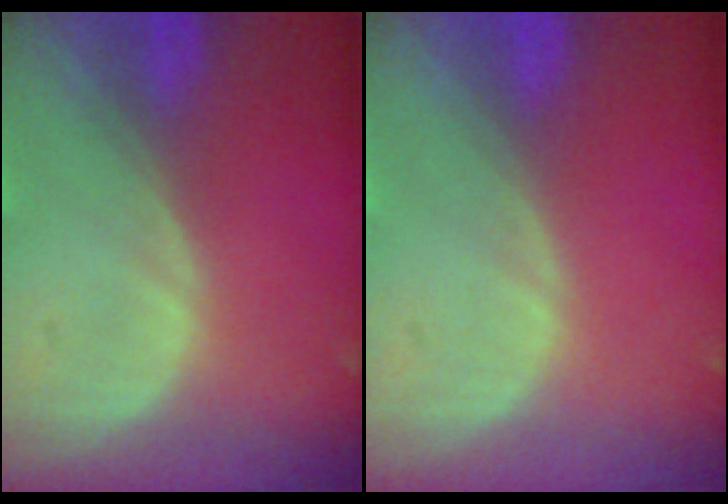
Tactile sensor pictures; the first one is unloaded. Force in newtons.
{"total": 0.0}